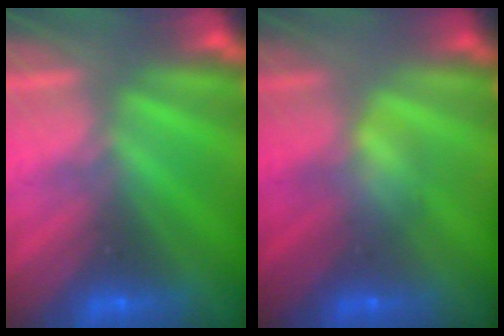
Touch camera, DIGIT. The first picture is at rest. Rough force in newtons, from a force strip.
{"total": 3.0}